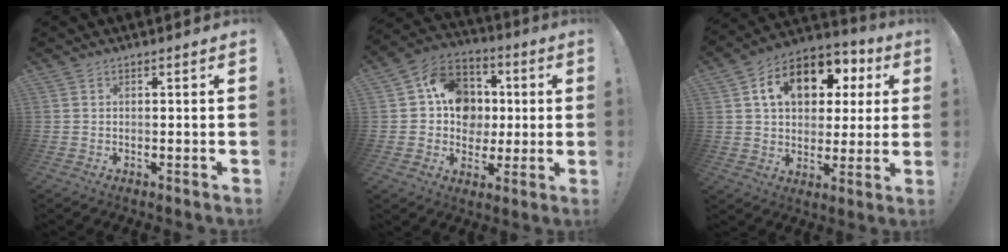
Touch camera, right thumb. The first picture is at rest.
{"total": 15.3, "force": [1.0, 13.4, 7.3], "torque": [-0.100, 0.014, 0.033]}
{"total": 16.2, "force": [6.3, 10.7, 10.5], "torque": [-0.158, -0.018, 0.111]}